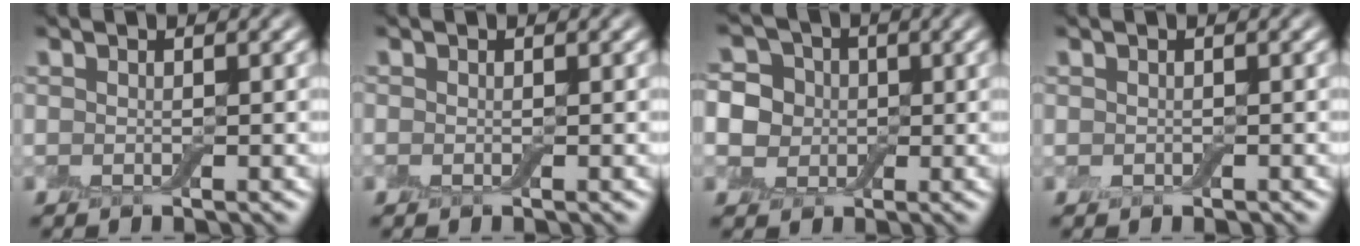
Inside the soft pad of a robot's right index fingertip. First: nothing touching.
{"total": 0.0}
{"total": 6.5, "force": [0.5, 6.0, 2.7], "torque": [-0.042, 0.031, -0.016]}
{"total": 0.5, "force": [-0.2, 0.4, 0.2], "torque": [-0.003, -0.003, -0.004]}